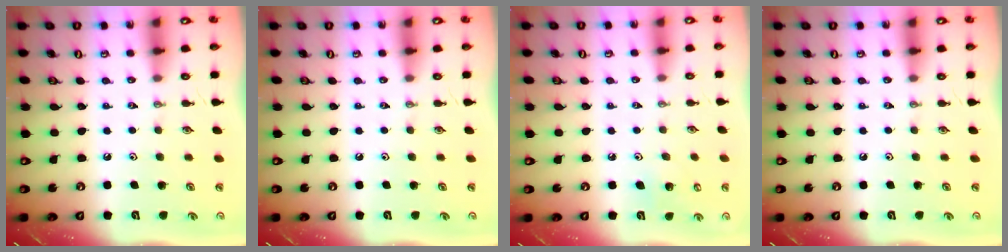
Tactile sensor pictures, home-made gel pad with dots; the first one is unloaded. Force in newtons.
{"total": 0.0}
{"total": 5.7, "press": 5.7, "slide": 0.4}
{"total": 0.0}